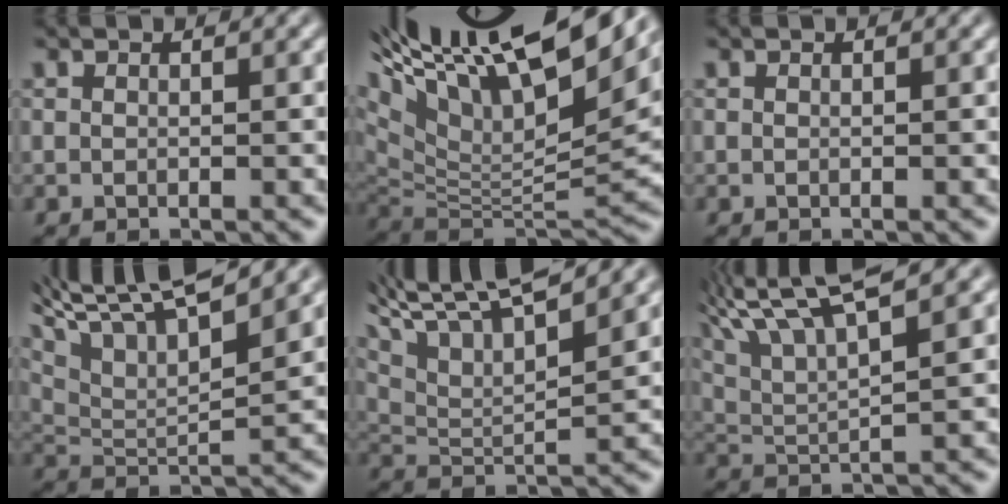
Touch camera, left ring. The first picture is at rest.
{"total": 17.1, "force": [8.3, 7.3, 13.1], "torque": [-0.232, 0.043, 0.174]}
{"total": 0.0}
{"total": 10.4, "force": [7.0, 2.8, 7.1], "torque": [-0.153, 0.027, 0.122]}
{"total": 9.4, "force": [6.6, 2.2, 6.3], "torque": [-0.134, 0.021, 0.114]}
{"total": 7.6, "force": [5.2, 1.5, 5.2], "torque": [-0.109, 0.025, 0.094]}